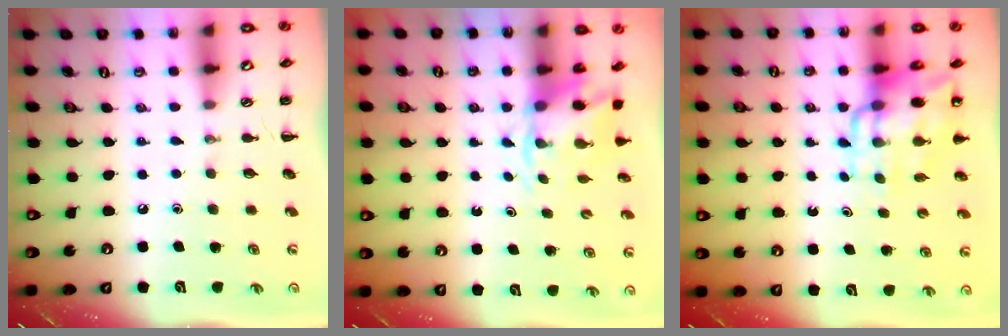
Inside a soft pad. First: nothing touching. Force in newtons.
{"total": 5.1, "press": 5.1, "slide": 0.5}
{"total": 12.1, "press": 11.7, "slide": 3.1}